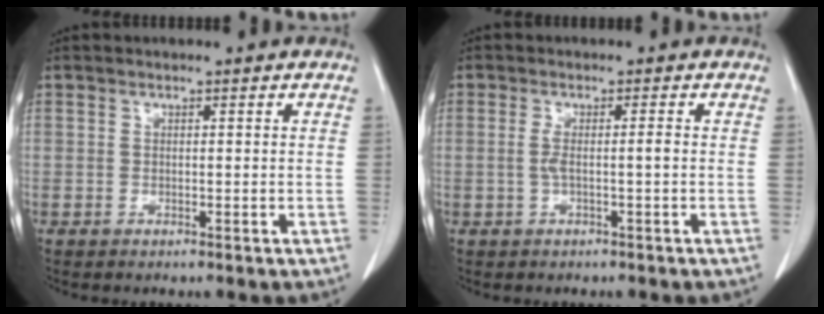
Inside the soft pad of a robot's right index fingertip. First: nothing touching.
{"total": 2.3, "force": [-0.4, -0.1, 2.3], "torque": [-0.046, 0.004, -0.005]}